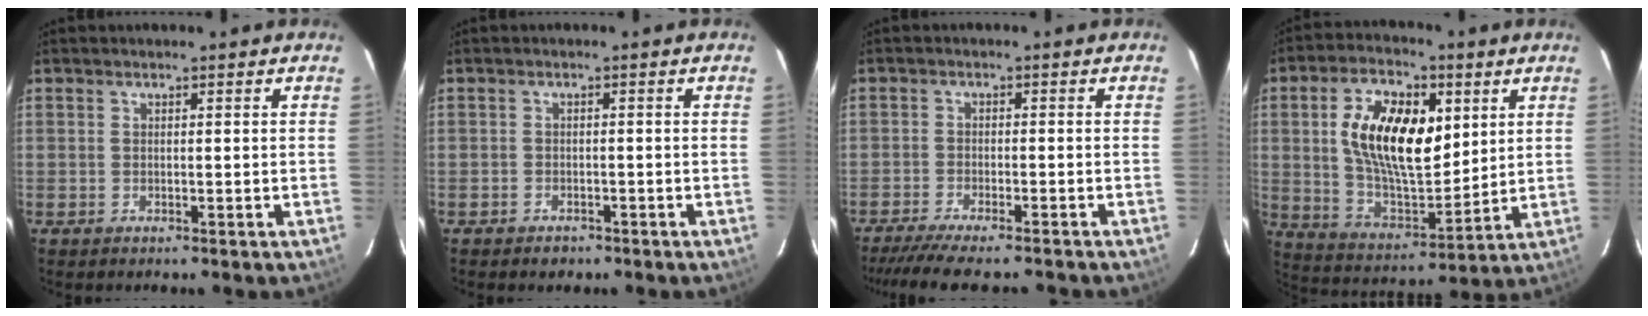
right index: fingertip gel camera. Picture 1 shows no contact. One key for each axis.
{"total": 2.2, "fx": -1.5, "fy": 1.6, "fz": 0.4, "tx": -0.014, "ty": 0.002, "tz": -0.017}
{"total": 10.3, "fx": -9.0, "fy": 1.3, "fz": 4.8, "tx": -0.111, "ty": -0.024, "tz": -0.146}
{"total": 17.7, "fx": 4.5, "fy": 9.0, "fz": 14.6, "tx": -0.267, "ty": 0.012, "tz": 0.091}